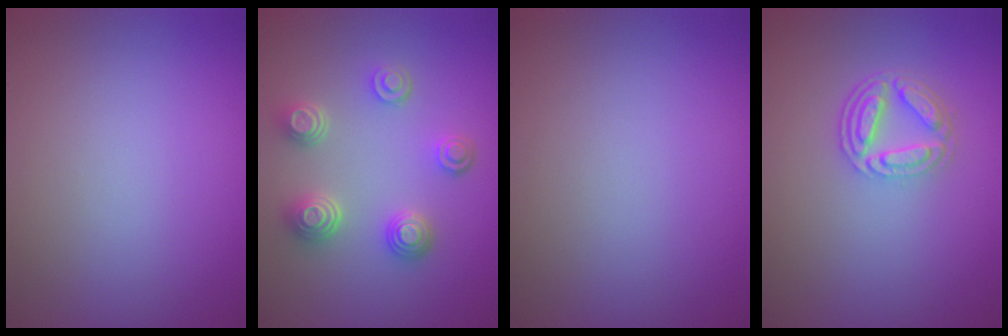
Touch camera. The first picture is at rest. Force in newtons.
{"total": 3.7, "press": 3.2, "slide": 1.8}
{"total": 0.0}
{"total": 4.1, "press": 3.2, "slide": 2.6}